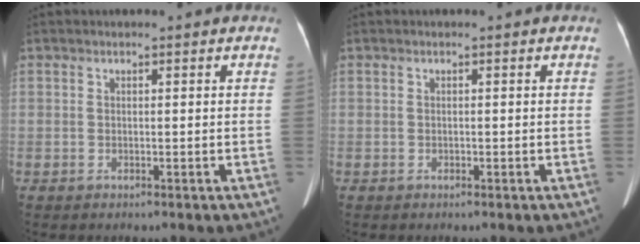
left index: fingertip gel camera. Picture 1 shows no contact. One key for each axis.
{"total": 0.0}